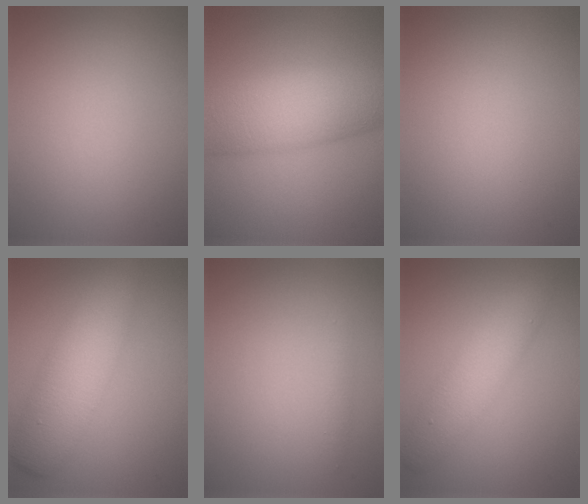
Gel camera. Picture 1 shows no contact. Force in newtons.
{"total": 8.3, "press": 8.3, "slide": 0.1}
{"total": 0.0}
{"total": 6.4, "press": 6.3, "slide": 0.5}
{"total": 0.7, "press": 0.7, "slide": 0.0}
{"total": 4.1, "press": 4.1, "slide": 0.0}